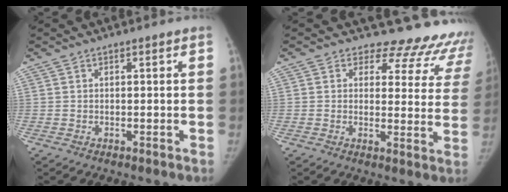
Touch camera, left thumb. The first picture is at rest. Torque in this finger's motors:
{"motor_torque": [-0.42, -0.10, -0.11, -0.30, -0.01]}